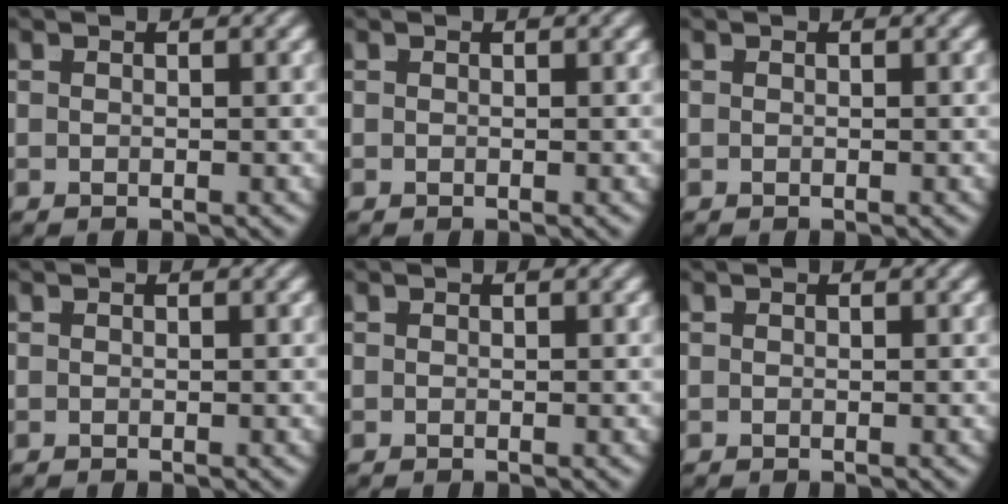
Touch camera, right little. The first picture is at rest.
{"total": 0.0}
{"total": 0.0}
{"total": 0.0}
{"total": 0.0}
{"total": 0.0}